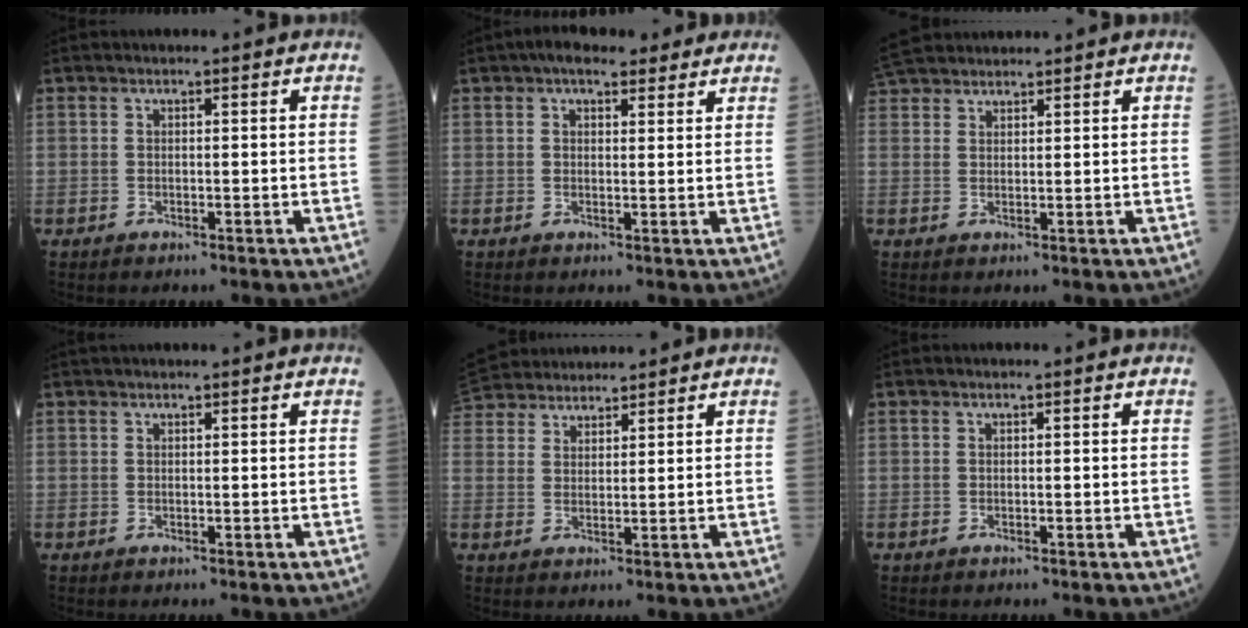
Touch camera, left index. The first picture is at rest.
{"total": 6.0, "force": [4.3, 2.4, 3.4], "torque": [-0.043, 0.031, 0.062]}
{"total": 6.8, "force": [6.3, 1.5, 1.9], "torque": [-0.041, 0.037, 0.119]}
{"total": 2.8, "force": [2.6, -0.1, 1.1], "torque": [-0.010, 0.028, 0.039]}
{"total": 10.0, "force": [9.2, 2.9, 2.4], "torque": [-0.051, 0.044, 0.163]}
{"total": 0.0}